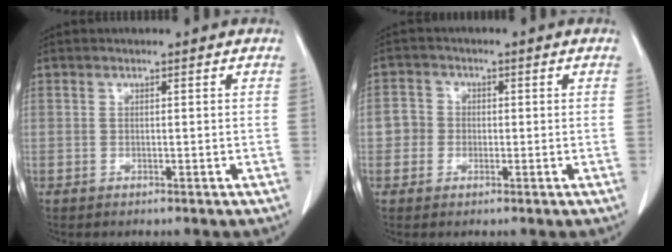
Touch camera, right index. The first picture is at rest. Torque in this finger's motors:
{"motor_torque": [-0.06, 0.04, 0.01, 0.01]}